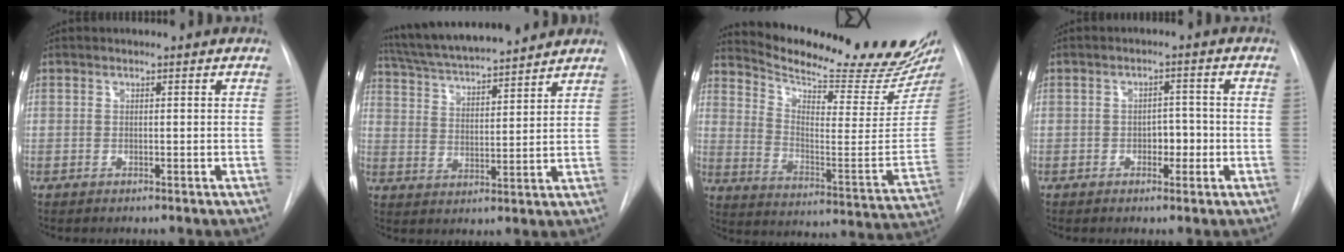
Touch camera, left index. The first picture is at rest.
{"total": 16.1, "force": [14.4, 1.5, 7.1], "torque": [-0.126, 0.016, 0.238]}
{"total": 25.8, "force": [23.5, 1.8, 10.6], "torque": [-0.168, -0.119, 0.313]}
{"total": 3.0, "force": [-1.4, 1.7, 2.0], "torque": [-0.020, 0.001, -0.019]}